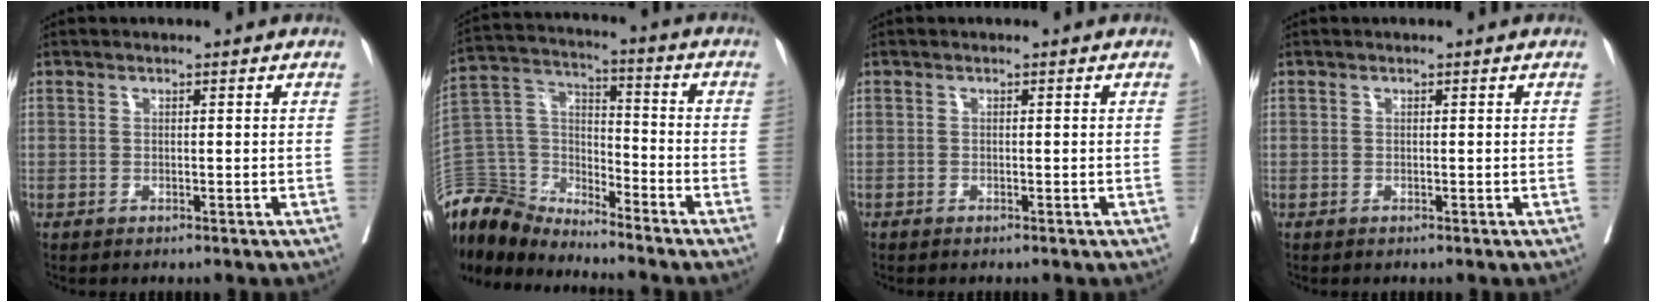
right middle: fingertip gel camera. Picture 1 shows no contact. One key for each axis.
{"total": 13.6, "fx": -13.4, "fy": 2.1, "fz": 1.1, "tx": -0.027, "ty": 0.043, "tz": -0.258}
{"total": 0.0}
{"total": 0.0}